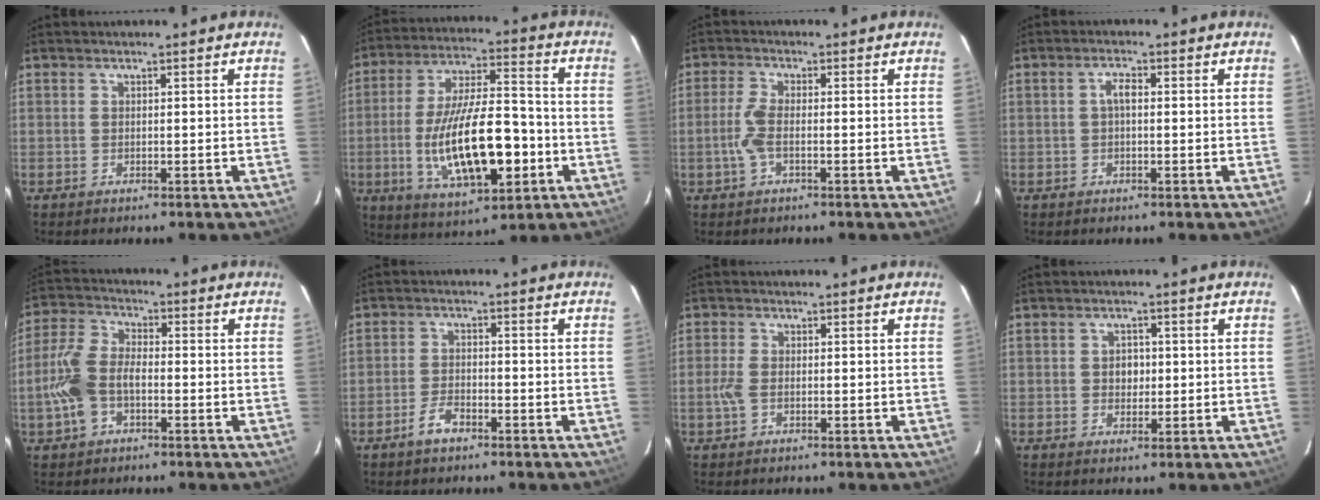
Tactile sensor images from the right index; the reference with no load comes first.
{"total": 19.6, "force": [-4.8, 7.2, 17.6], "torque": [-0.333, -0.003, -0.065]}
{"total": 4.2, "force": [-1.1, 1.2, 3.9], "torque": [-0.091, 0.002, -0.023]}
{"total": 2.1, "force": [0.1, 0.9, 1.9], "torque": [-0.040, 0.009, 0.001]}
{"total": 9.1, "force": [-2.7, 5.1, 7.0], "torque": [-0.158, 0.012, -0.053]}
{"total": 3.9, "force": [-2.8, 1.8, 2.2], "torque": [-0.055, 0.003, -0.051]}
{"total": 2.7, "force": [-0.7, 1.3, 2.3], "torque": [-0.056, 0.001, -0.015]}
{"total": 2.6, "force": [0.0, 2.2, 1.3], "torque": [-0.019, 0.007, -0.001]}